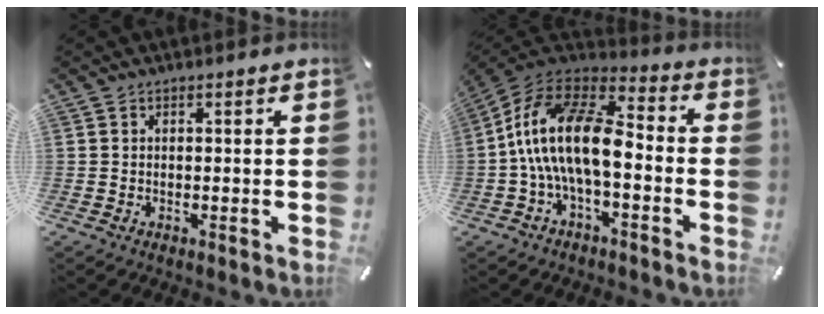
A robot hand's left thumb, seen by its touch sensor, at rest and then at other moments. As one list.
[{"total": 17.8, "force": [-2.6, 8.8, 15.3], "torque": [-0.309, 0.017, -0.047]}]